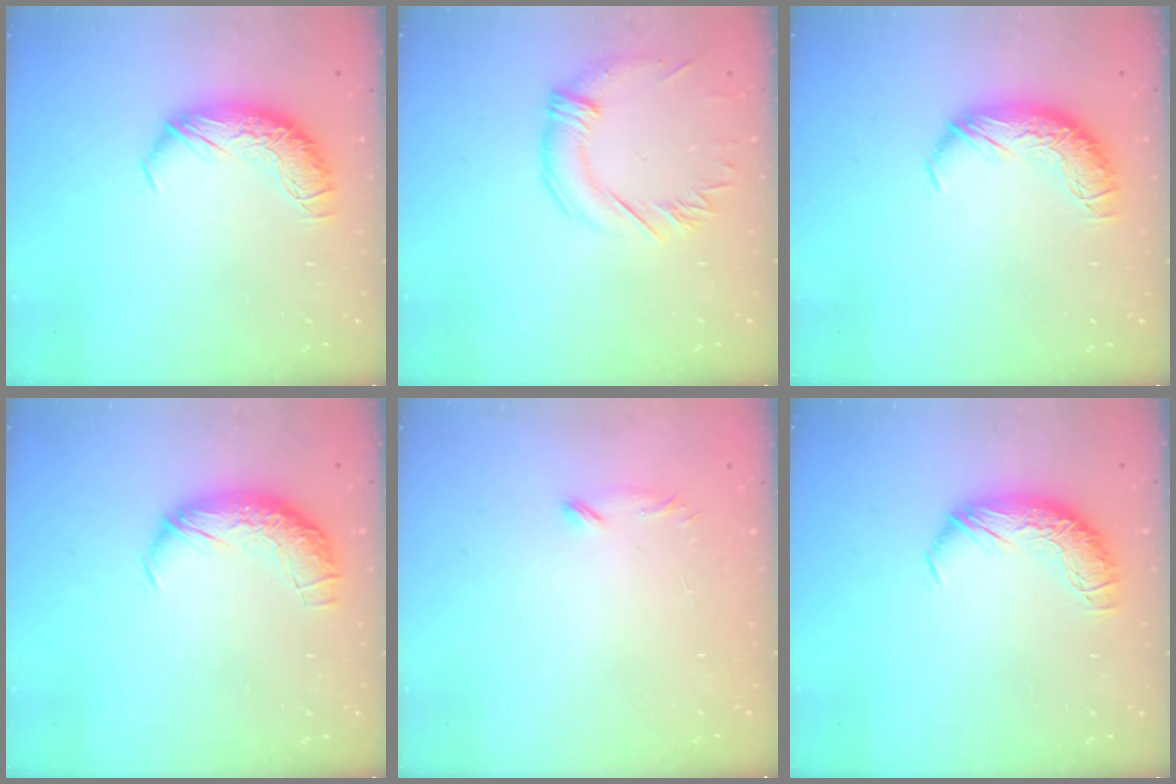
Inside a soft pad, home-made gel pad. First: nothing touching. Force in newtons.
{"total": 1.3, "press": 0.2, "slide": 1.2}
{"total": 0.0}
{"total": 2.3, "press": 1.0, "slide": 2.1}
{"total": 7.2, "press": 7.2, "slide": 0.7}
{"total": 0.0}